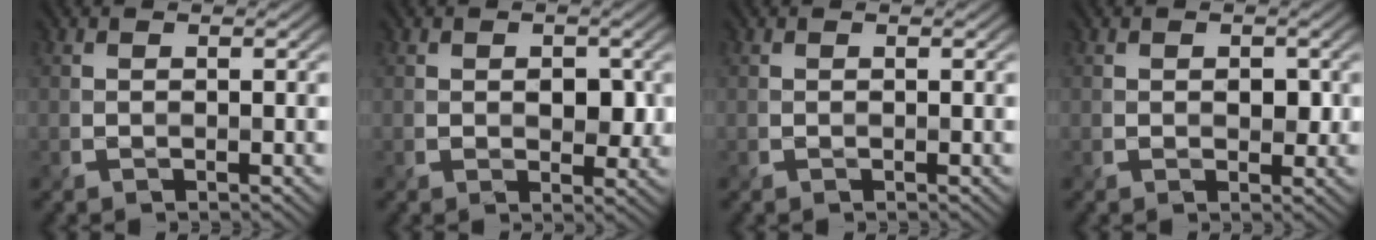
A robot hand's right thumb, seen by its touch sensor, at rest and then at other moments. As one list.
[{"total": 2.9, "force": [0.3, 2.1, 2.0], "torque": [-0.041, -0.008, 0.012]}, {"total": 0.0}, {"total": 1.5, "force": [0.2, 1.2, 0.9], "torque": [-0.019, -0.006, 0.009]}]